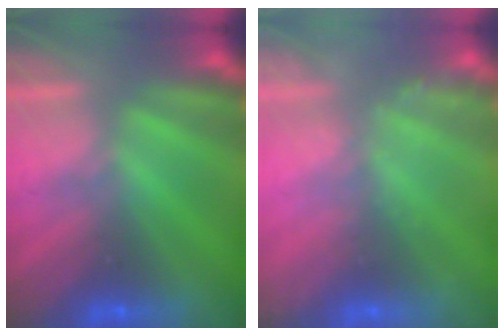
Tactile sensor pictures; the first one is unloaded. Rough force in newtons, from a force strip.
{"total": 2.5}